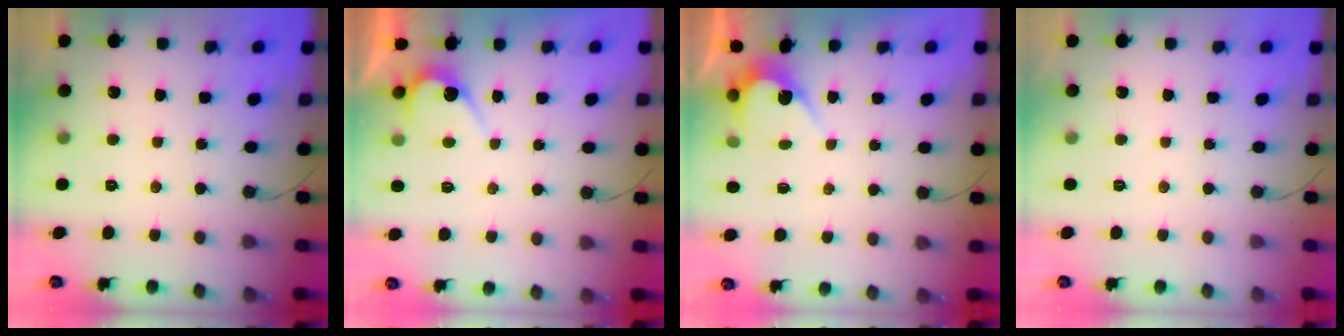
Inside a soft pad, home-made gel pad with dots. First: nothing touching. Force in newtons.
{"total": 5.6, "press": 5.6, "slide": 0.4}
{"total": 2.9, "press": 2.9, "slide": 0.1}
{"total": 0.0}